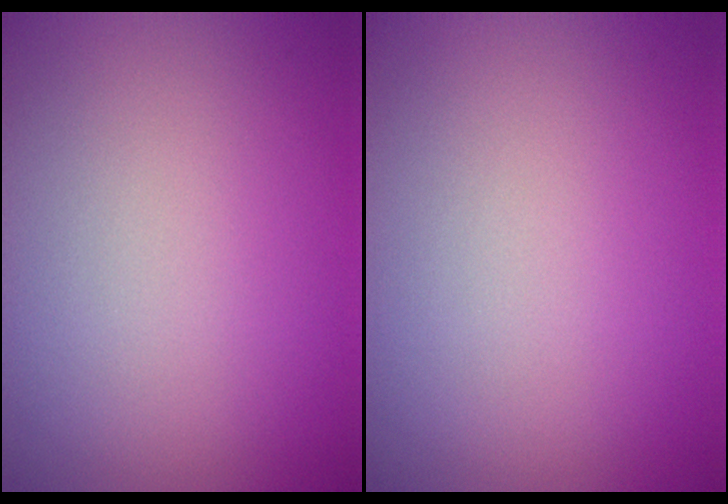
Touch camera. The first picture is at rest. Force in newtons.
{"total": 0.0}